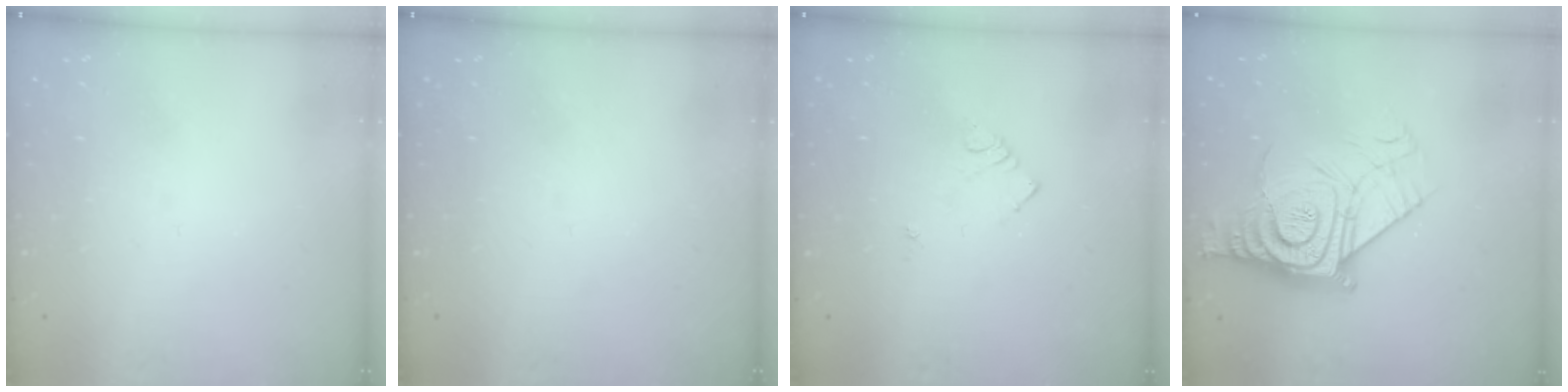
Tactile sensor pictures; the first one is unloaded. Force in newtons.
{"total": 0.0}
{"total": 4.0, "press": 4.0, "slide": 0.5}
{"total": 16.2, "press": 16.1, "slide": 1.3}